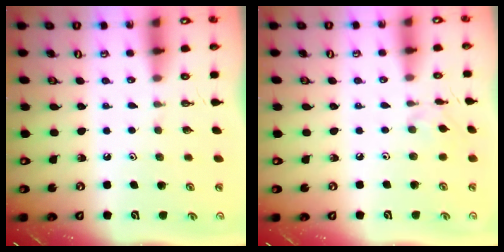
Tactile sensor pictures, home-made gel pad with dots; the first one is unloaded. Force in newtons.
{"total": 2.1, "press": 2.1, "slide": 0.4}